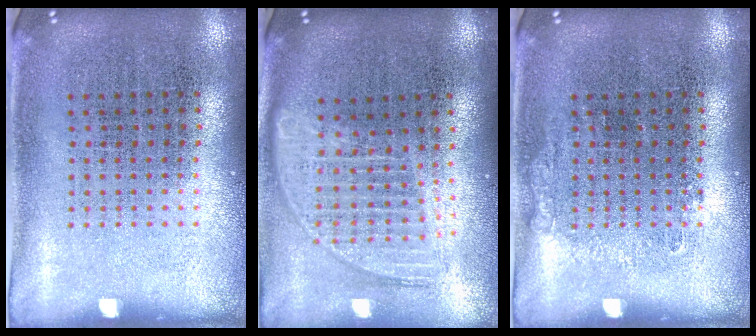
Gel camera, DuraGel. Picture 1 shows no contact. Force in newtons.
{"total": 1.8, "press": 1.5, "slide": 0.9}
{"total": 0.6, "press": 0.5, "slide": 0.2}